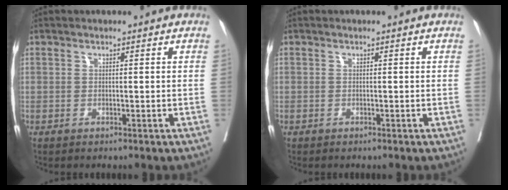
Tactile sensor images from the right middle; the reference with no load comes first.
{"total": 0.0}